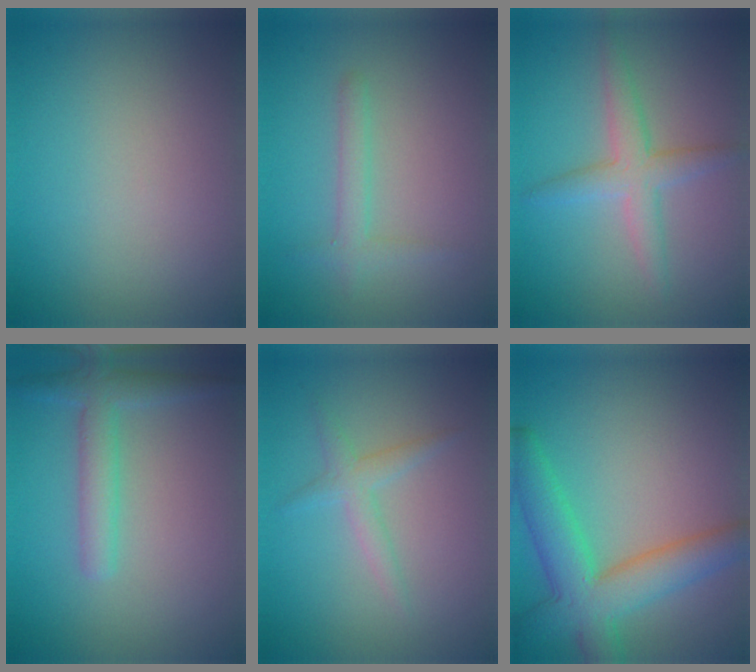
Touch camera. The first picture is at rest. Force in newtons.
{"total": 1.7, "press": 1.7, "slide": 0.1}
{"total": 3.2, "press": 3.2, "slide": 0.2}
{"total": 3.0, "press": 3.0, "slide": 0.1}
{"total": 1.8, "press": 1.8, "slide": 0.0}
{"total": 7.0, "press": 7.0, "slide": 0.3}